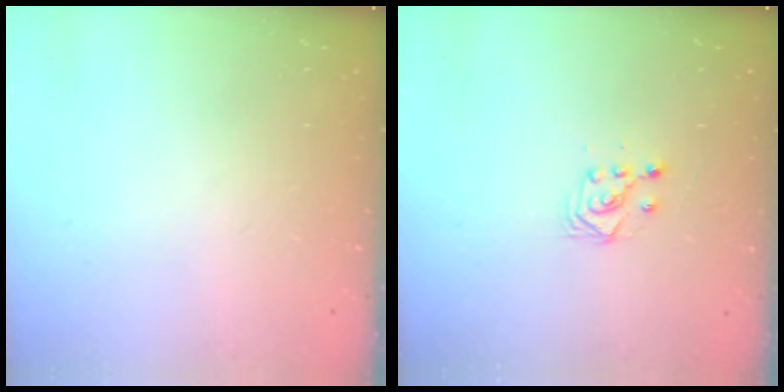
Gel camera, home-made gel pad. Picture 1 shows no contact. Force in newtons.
{"total": 3.3, "press": 3.2, "slide": 0.8}